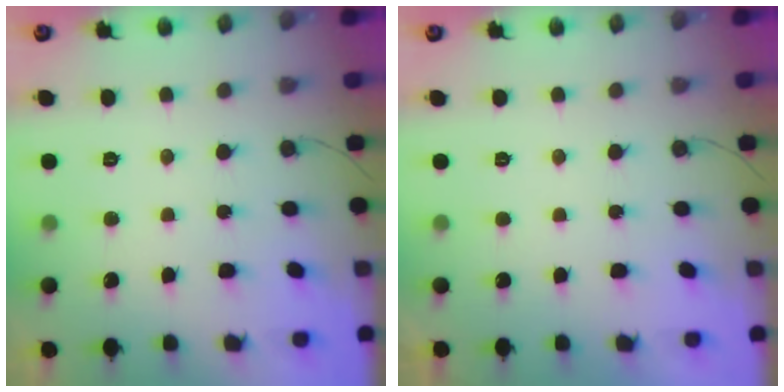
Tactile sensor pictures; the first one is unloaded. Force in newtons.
{"total": 2.2, "press": 2.1, "slide": 0.4}